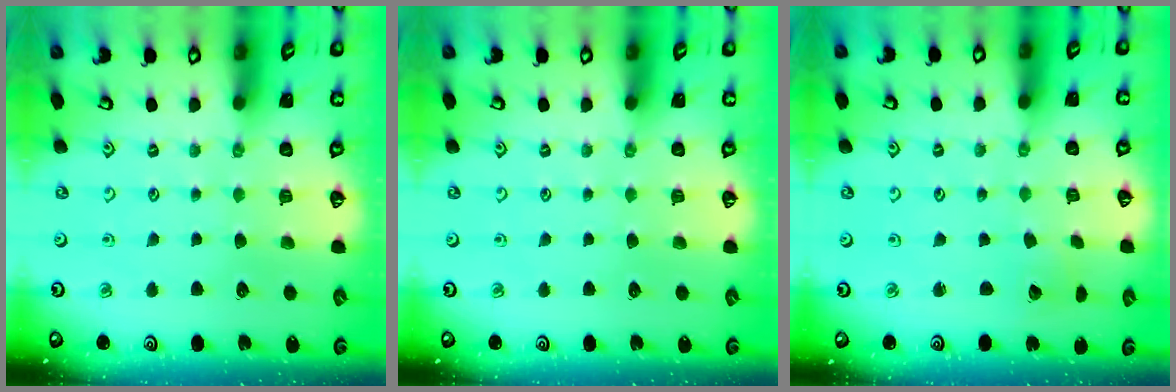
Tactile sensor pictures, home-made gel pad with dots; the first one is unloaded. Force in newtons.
{"total": 0.0}
{"total": 1.4, "press": 1.4, "slide": 0.2}